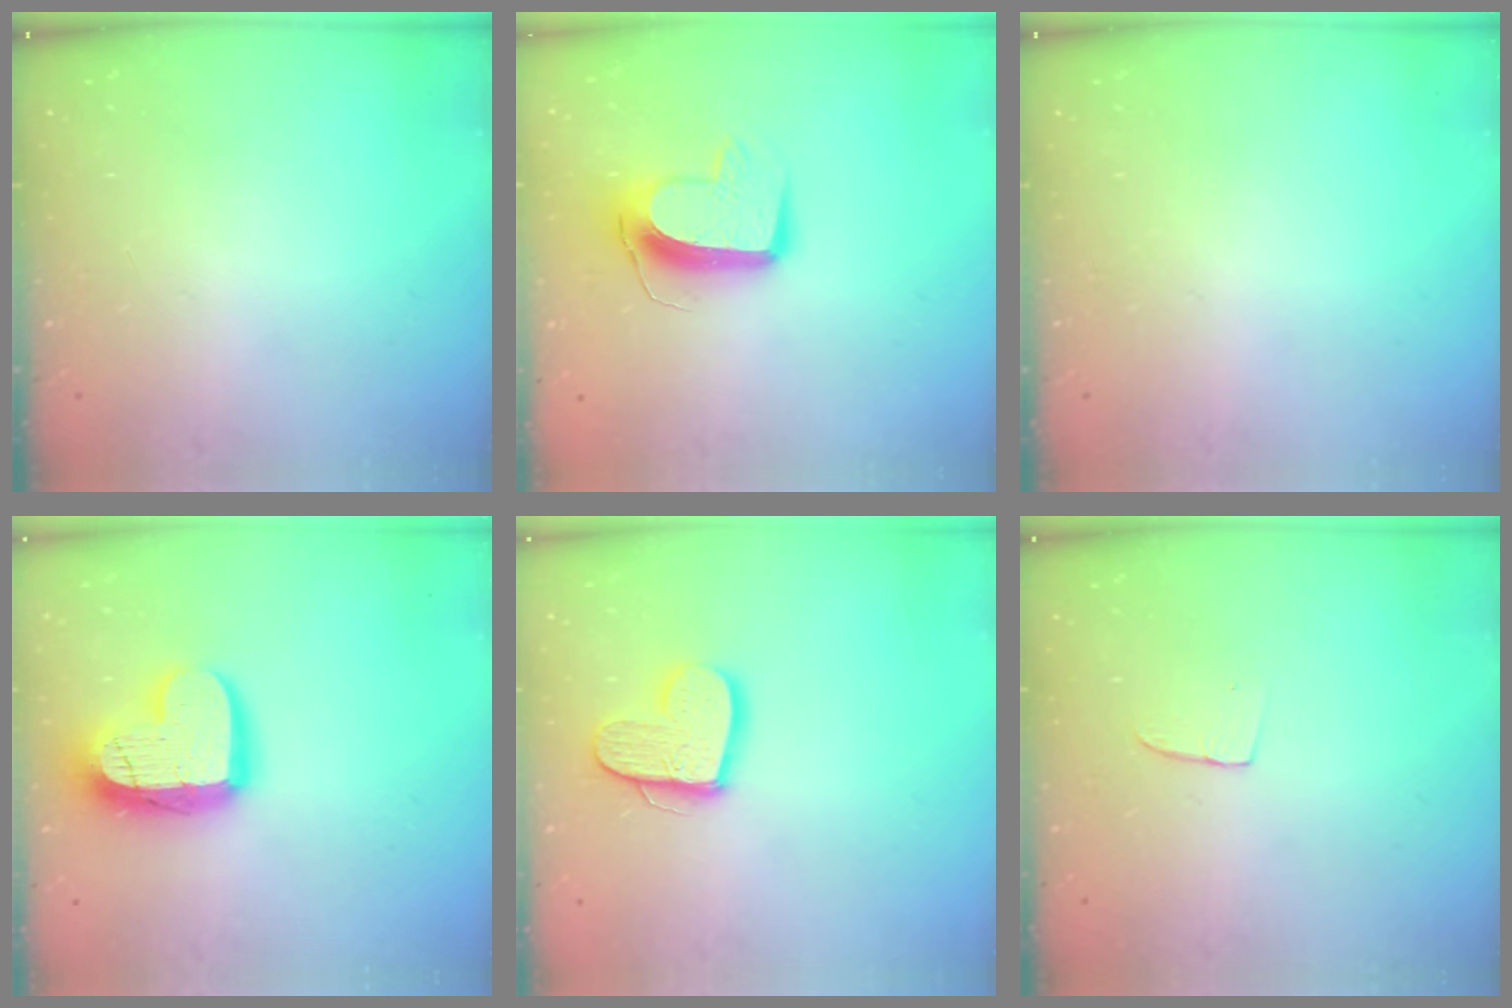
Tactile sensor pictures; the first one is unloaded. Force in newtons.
{"total": 10.1, "press": 10.1, "slide": 0.4}
{"total": 0.0}
{"total": 17.3, "press": 17.3, "slide": 1.7}
{"total": 12.9, "press": 12.9, "slide": 1.0}
{"total": 2.9, "press": 2.9, "slide": 0.2}